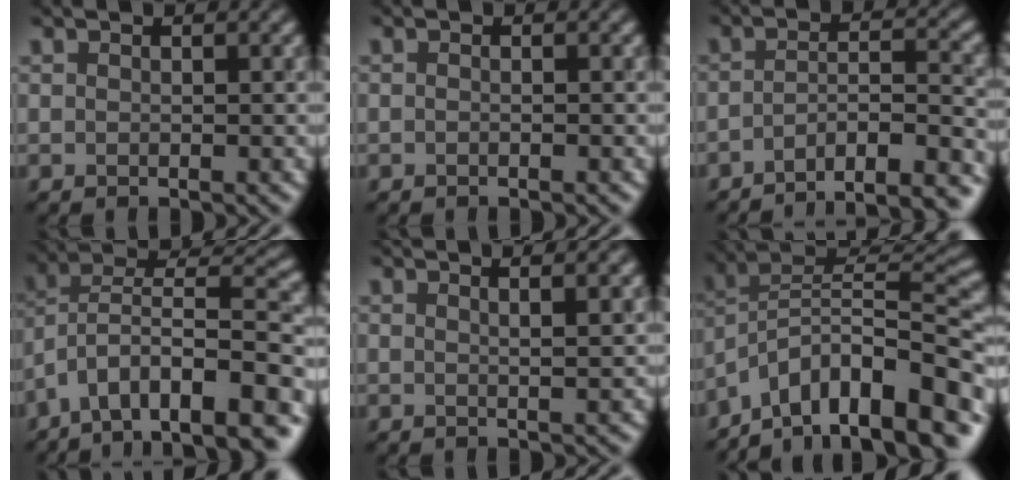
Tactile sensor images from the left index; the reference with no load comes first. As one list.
[{"total": 0.5, "force": [-0.2, 0.4, 0.4], "torque": [0.005, -0.010, -0.011]}, {"total": 8.4, "force": [-6.3, 1.9, 5.2], "torque": [-0.062, 0.008, -0.072]}, {"total": 11.6, "force": [-5.7, 4.9, 8.8], "torque": [-0.151, 0.026, -0.077]}, {"total": 3.9, "force": [2.2, 1.5, 2.8], "torque": [-0.013, 0.038, -0.001]}, {"total": 12.2, "force": [-8.0, 4.5, 8.0], "torque": [-0.142, 0.027, -0.121]}]